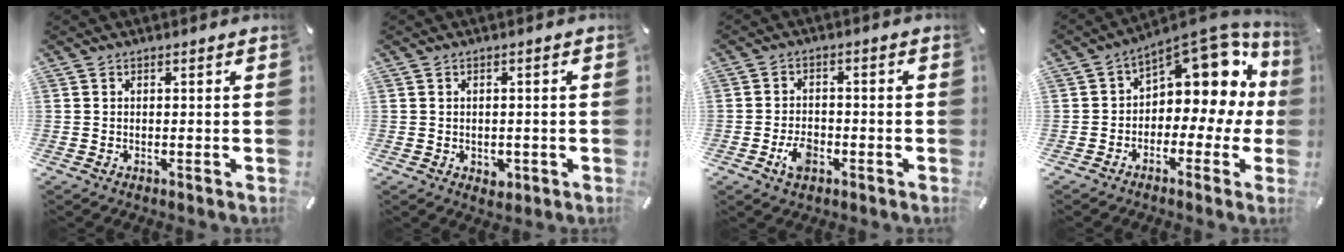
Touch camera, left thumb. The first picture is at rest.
{"total": 2.5, "force": [-0.7, 2.2, 1.2], "torque": [-0.011, 0.001, -0.013]}
{"total": 5.6, "force": [-2.6, 3.7, 3.3], "torque": [-0.063, 0.005, -0.050]}
{"total": 12.3, "force": [6.0, 6.9, 8.2], "torque": [-0.109, -0.057, 0.098]}